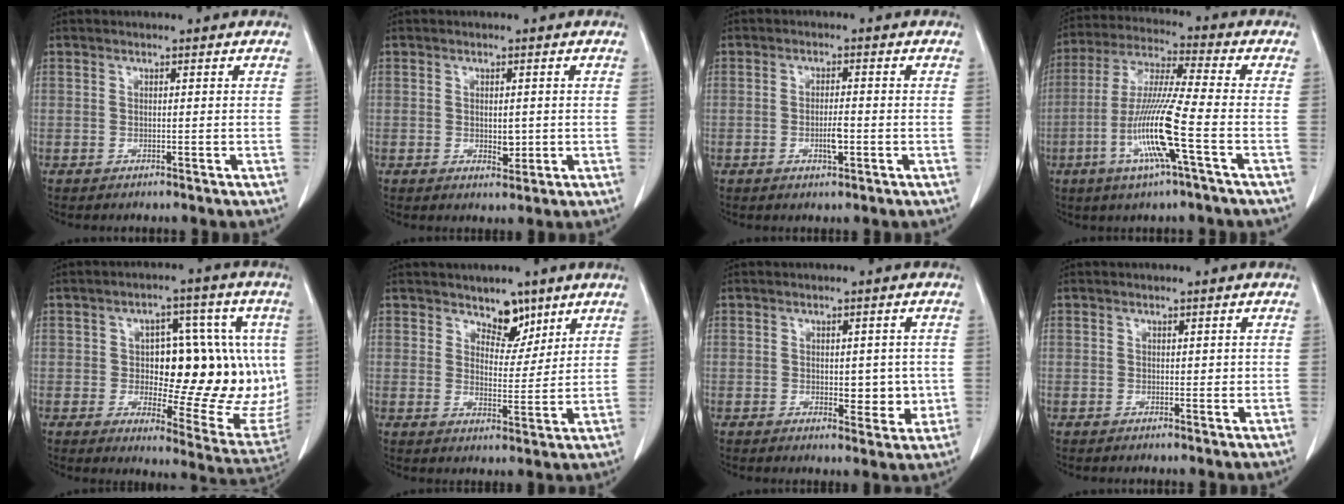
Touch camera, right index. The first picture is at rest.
{"total": 2.4, "force": [-0.2, 1.3, 2.0], "torque": [-0.033, -0.003, 0.004]}
{"total": 3.1, "force": [-0.9, 0.7, 2.8], "torque": [-0.054, 0.000, -0.012]}
{"total": 13.2, "force": [-4.4, -0.4, 12.5], "torque": [-0.256, -0.010, -0.089]}
{"total": 19.9, "force": [1.2, 8.8, 17.8], "torque": [-0.208, 0.011, 0.032]}
{"total": 5.1, "force": [3.8, 2.7, 2.1], "torque": [-0.020, -0.006, 0.063]}
{"total": 5.1, "force": [-0.3, 2.8, 4.3], "torque": [-0.048, -0.003, 0.004]}
{"total": 0.8, "force": [0.2, 0.6, 0.6], "torque": [-0.004, 0.001, 0.003]}